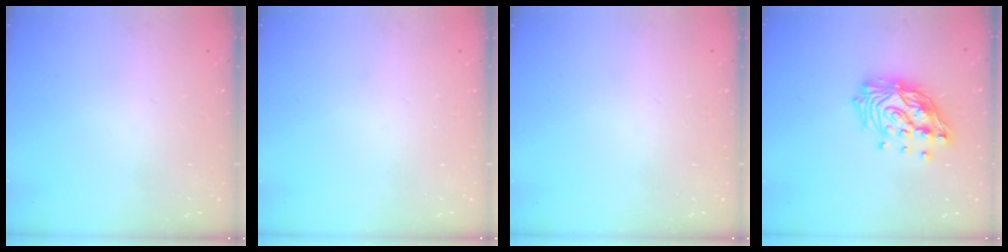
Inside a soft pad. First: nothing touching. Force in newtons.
{"total": 0.0}
{"total": 0.0}
{"total": 16.7, "press": 16.6, "slide": 1.1}